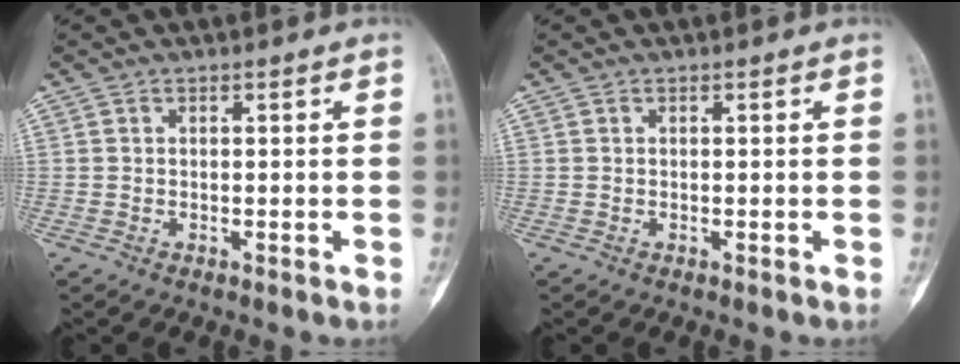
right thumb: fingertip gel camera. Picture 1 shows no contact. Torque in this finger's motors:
{"motor_torque": [-0.37, 0.35, 0.03, 0.00, 0.00]}